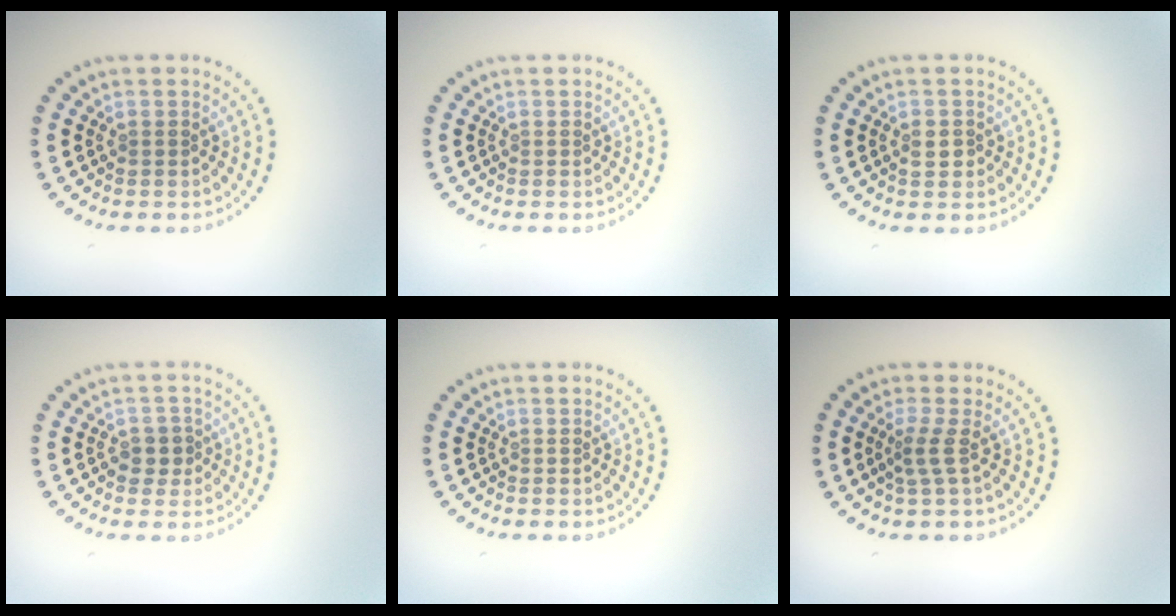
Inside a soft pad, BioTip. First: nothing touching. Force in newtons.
{"total": 0.0}
{"total": 1.3, "press": 1.3, "slide": 0.2}
{"total": 1.7, "press": 1.6, "slide": 0.6}
{"total": 0.0}
{"total": 1.9, "press": 1.2, "slide": 1.5}